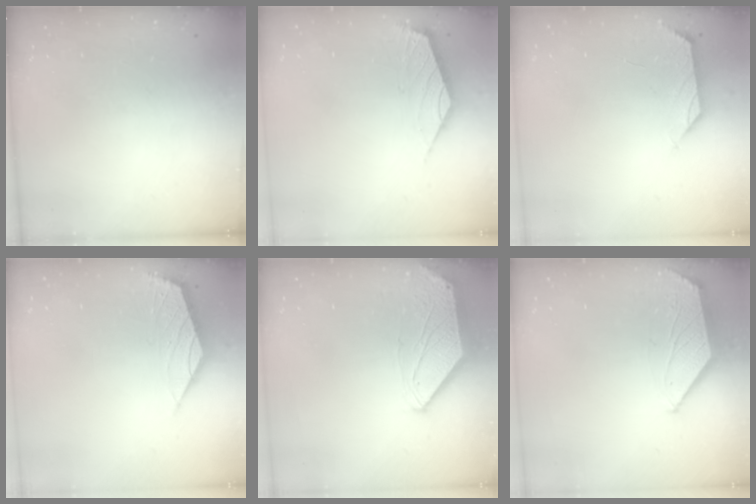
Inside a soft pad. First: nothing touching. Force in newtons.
{"total": 2.5, "press": 2.4, "slide": 0.6}
{"total": 0.5, "press": 0.3, "slide": 0.4}
{"total": 2.3, "press": 2.3, "slide": 0.6}
{"total": 0.5, "press": 0.5, "slide": 0.3}
{"total": 1.8, "press": 1.8, "slide": 0.2}